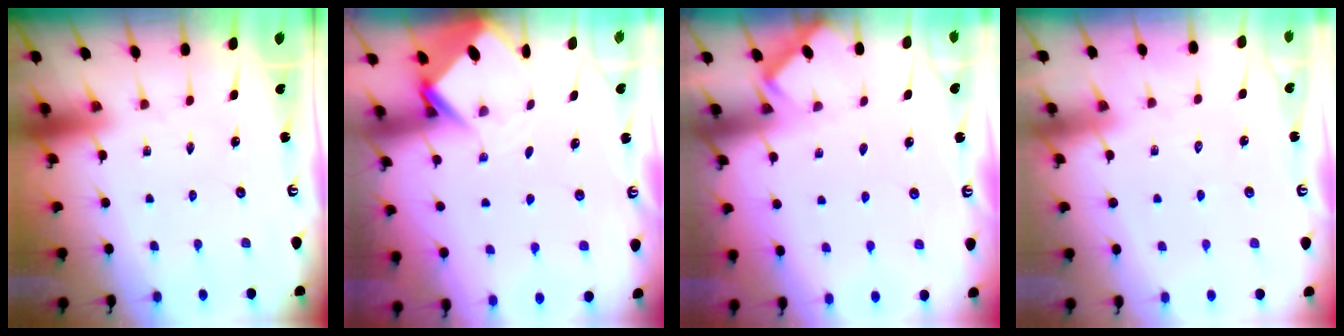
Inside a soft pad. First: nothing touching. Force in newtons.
{"total": 3.9, "press": 3.9, "slide": 0.2}
{"total": 2.3, "press": 2.3, "slide": 0.3}
{"total": 2.9, "press": 2.9, "slide": 0.4}